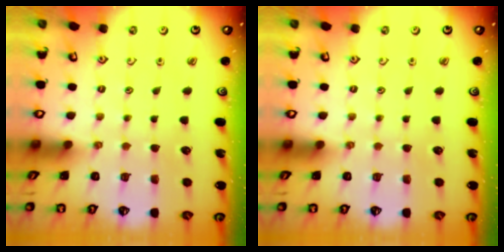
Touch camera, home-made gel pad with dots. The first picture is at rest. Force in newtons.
{"total": 0.0}